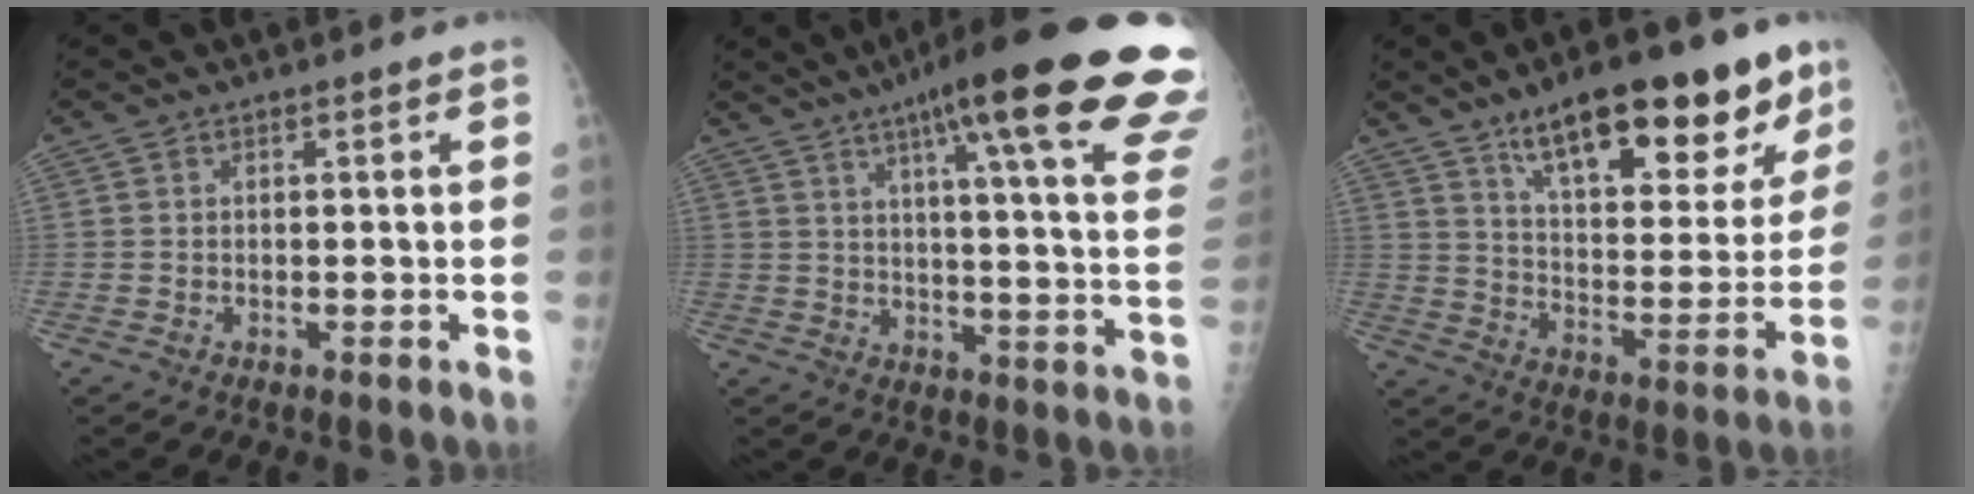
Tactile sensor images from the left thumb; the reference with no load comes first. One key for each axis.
{"total": 28.3, "fx": 17.5, "fy": 3.6, "fz": 22.0, "tx": -0.257, "ty": -0.051, "tz": 0.225}
{"total": 24.2, "fx": 15.3, "fy": 8.5, "fz": 16.6, "tx": -0.197, "ty": -0.049, "tz": 0.238}